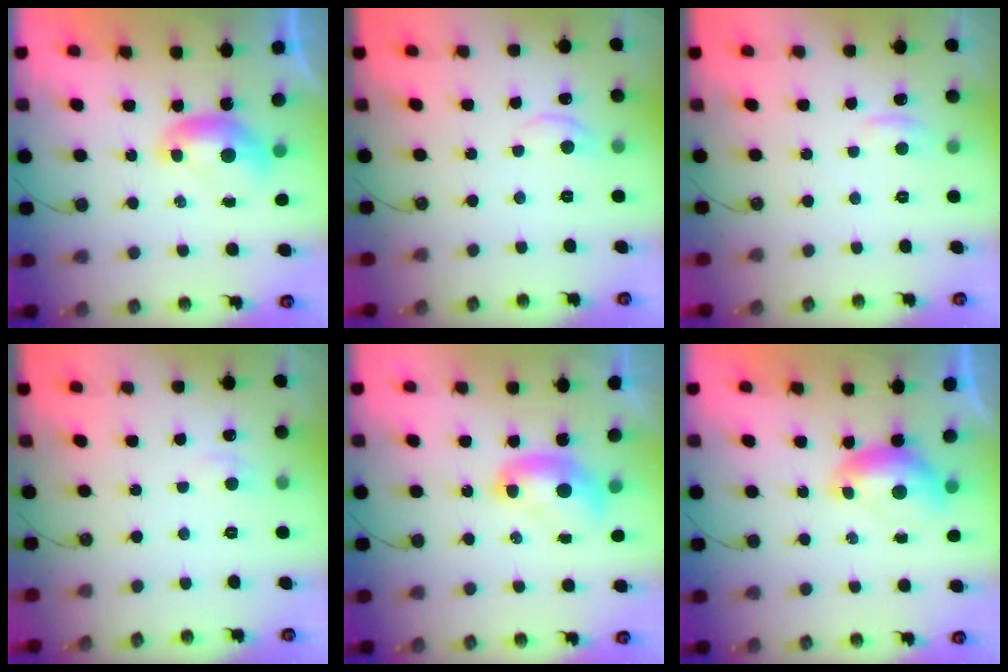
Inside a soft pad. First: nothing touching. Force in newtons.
{"total": 1.4, "press": 1.3, "slide": 0.7}
{"total": 0.9, "press": 0.0, "slide": 0.9}
{"total": 0.8, "press": 0.5, "slide": 0.6}
{"total": 2.0, "press": 2.0, "slide": 0.2}
{"total": 0.6, "press": 0.3, "slide": 0.5}